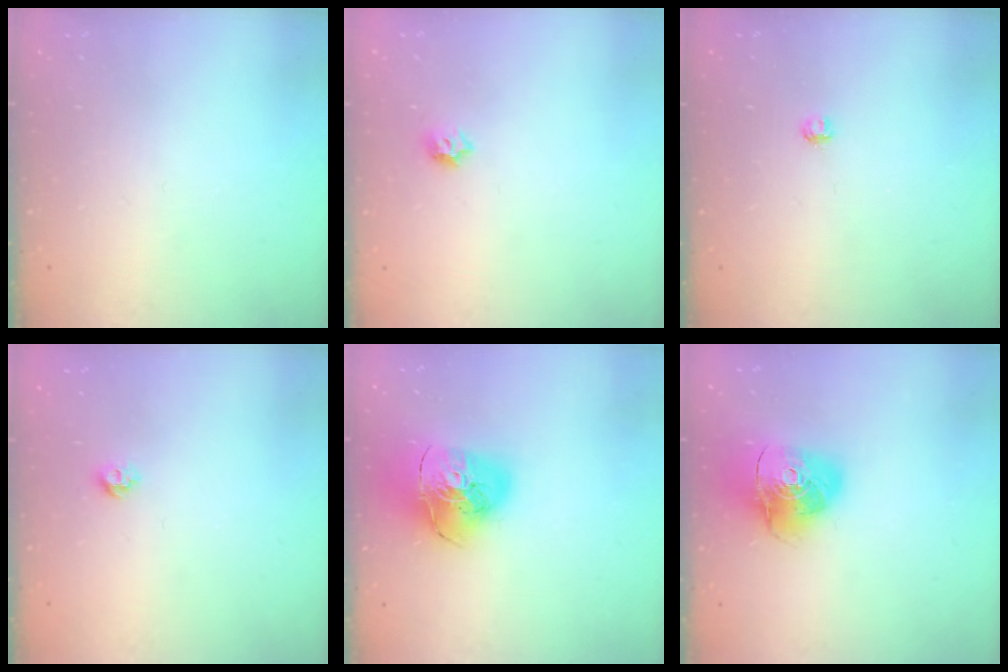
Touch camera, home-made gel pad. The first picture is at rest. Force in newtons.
{"total": 3.8, "press": 3.8, "slide": 0.8}
{"total": 2.8, "press": 2.8, "slide": 0.3}
{"total": 5.3, "press": 5.3, "slide": 0.8}
{"total": 18.7, "press": 18.6, "slide": 2.1}
{"total": 13.7, "press": 13.6, "slide": 1.6}